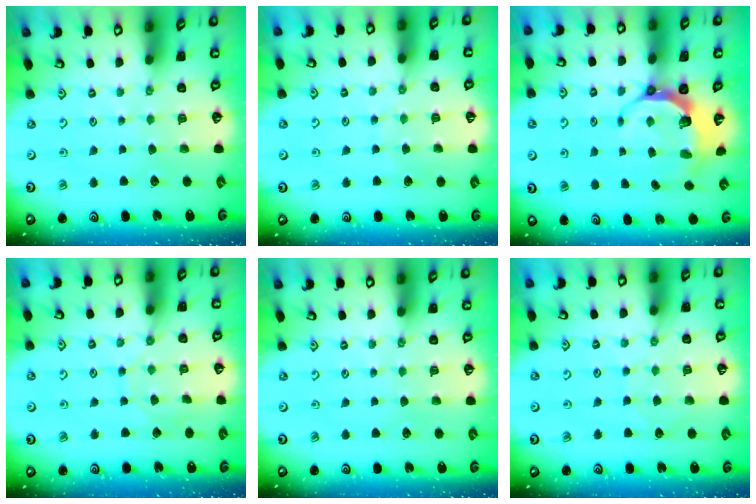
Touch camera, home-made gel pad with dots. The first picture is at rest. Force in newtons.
{"total": 3.9, "press": 3.9, "slide": 0.4}
{"total": 7.5, "press": 6.3, "slide": 4.2}
{"total": 6.7, "press": 6.7, "slide": 0.4}
{"total": 0.0}
{"total": 5.7, "press": 5.7, "slide": 0.5}